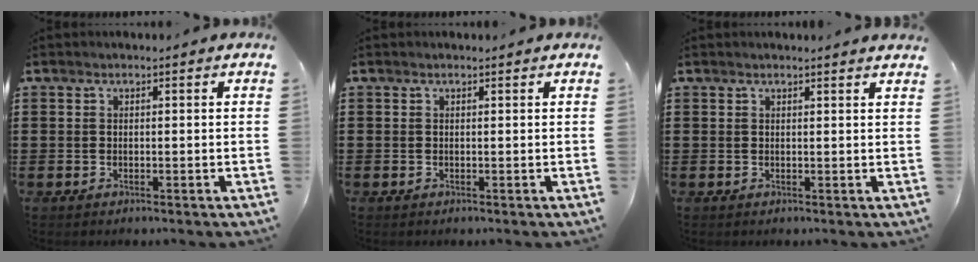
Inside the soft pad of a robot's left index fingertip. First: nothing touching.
{"total": 0.0}
{"total": 0.7, "force": [0.7, -0.1, 0.2], "torque": [-0.004, -0.004, 0.014]}